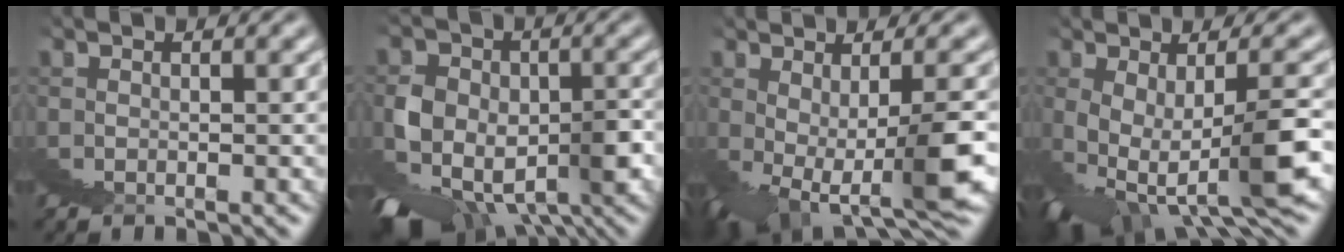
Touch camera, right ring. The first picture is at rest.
{"total": 8.1, "force": [-3.1, 5.0, 5.6], "torque": [-0.065, -0.026, -0.036]}
{"total": 5.3, "force": [-2.4, -0.4, 4.8], "torque": [-0.041, 0.001, -0.029]}
{"total": 7.4, "force": [-1.0, 2.3, 7.0], "torque": [-0.084, 0.008, -0.017]}